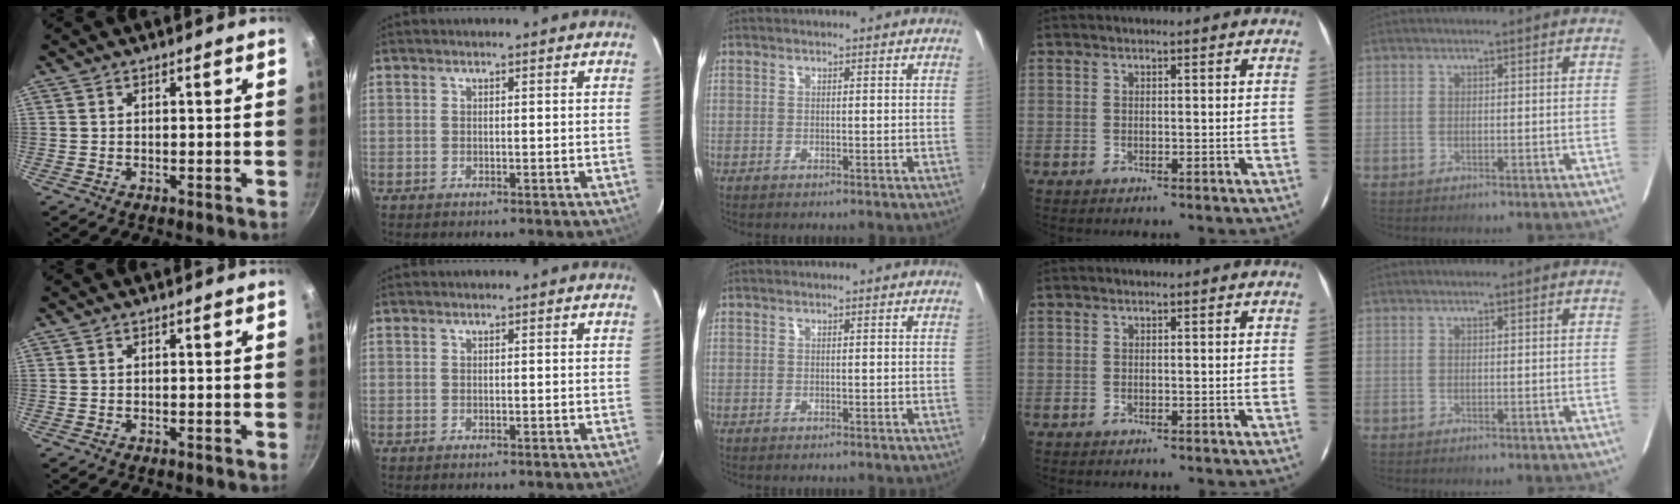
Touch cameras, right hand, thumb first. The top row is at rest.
{}